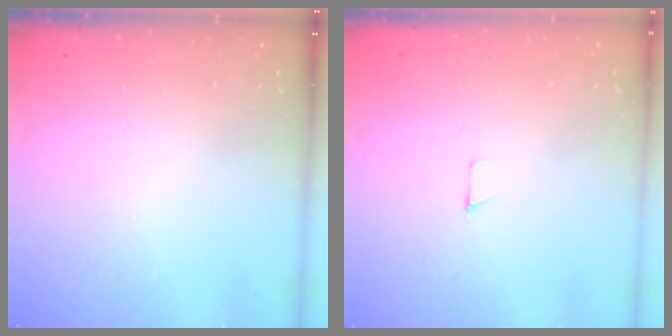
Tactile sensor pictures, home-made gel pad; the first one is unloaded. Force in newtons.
{"total": 2.6, "press": 2.6, "slide": 0.2}